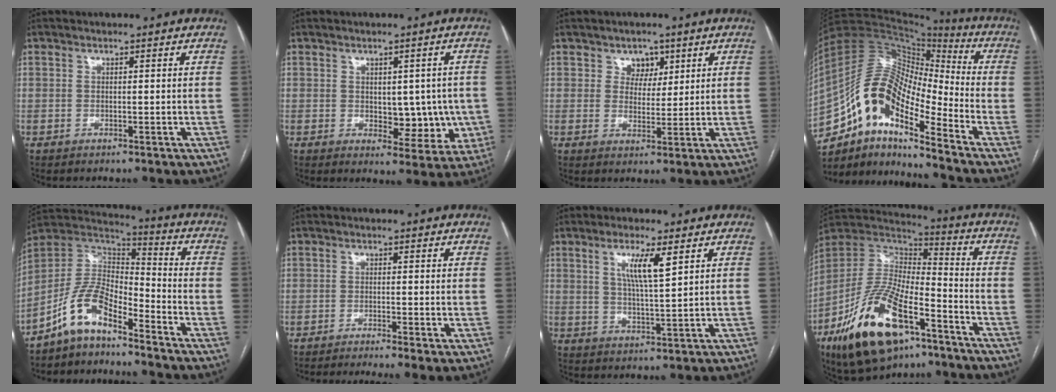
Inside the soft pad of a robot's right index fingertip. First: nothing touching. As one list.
[{"total": 7.3, "force": [-0.4, 4.2, 5.9], "torque": [-0.055, 0.007, 0.007]}, {"total": 3.7, "force": [2.0, 2.9, 1.1], "torque": [-0.009, 0.003, 0.033]}, {"total": 16.8, "force": [-9.7, 4.9, 12.8], "torque": [-0.240, 0.036, -0.168]}, {"total": 9.6, "force": [-7.1, 3.1, 5.7], "torque": [-0.127, 0.028, -0.142]}, {"total": 5.8, "force": [-4.3, -0.1, 3.9], "torque": [-0.054, -0.007, -0.069]}, {"total": 6.2, "force": [2.7, 0.4, 5.5], "torque": [-0.103, -0.004, 0.050]}, {"total": 21.6, "force": [-11.9, 8.2, 16.1], "torque": [-0.339, -0.016, -0.211]}]